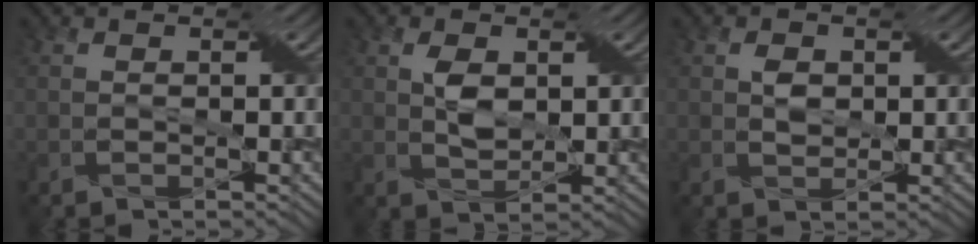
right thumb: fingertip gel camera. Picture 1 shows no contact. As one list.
[{"total": 3.3, "force": [0.9, 2.0, 2.5], "torque": [-0.053, 0.000, 0.018]}, {"total": 1.9, "force": [0.4, 1.4, 1.2], "torque": [-0.027, -0.001, 0.008]}]